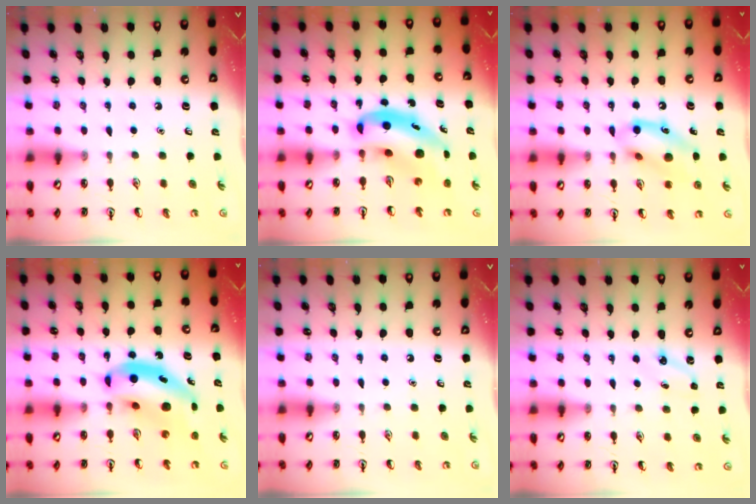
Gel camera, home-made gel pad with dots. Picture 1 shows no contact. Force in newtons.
{"total": 10.0, "press": 9.6, "slide": 2.9}
{"total": 12.6, "press": 12.4, "slide": 2.4}
{"total": 12.5, "press": 11.9, "slide": 3.7}
{"total": 0.0}
{"total": 3.5, "press": 3.4, "slide": 1.1}